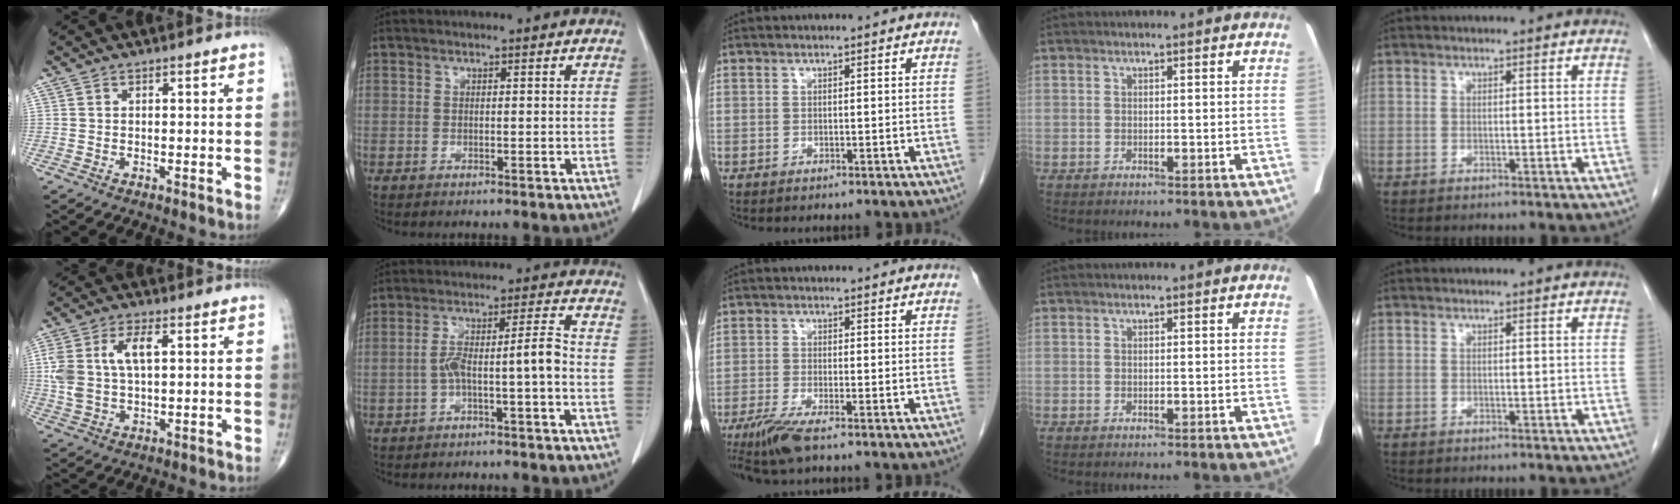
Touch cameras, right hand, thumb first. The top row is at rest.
{"thumb": {"total": 9.7, "force": [2.2, 4.9, 8.0], "torque": [-0.176, 0.010, 0.045]}, "index": {"total": 6.0, "force": [-2.0, 0.1, 5.7], "torque": [-0.107, 0.030, -0.027]}, "middle": {"total": 5.1, "force": [-3.6, 0.3, 3.6], "torque": [-0.072, -0.016, -0.069]}}